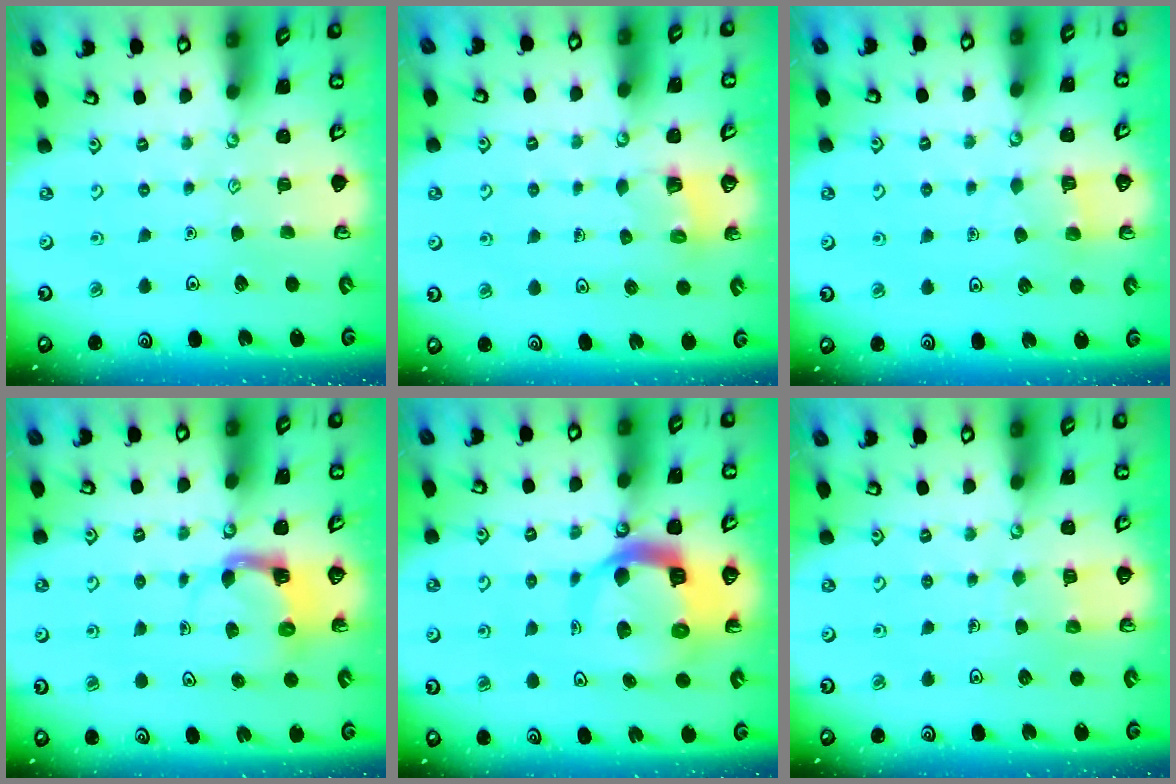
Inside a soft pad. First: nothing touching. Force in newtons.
{"total": 2.6, "press": 2.6, "slide": 0.3}
{"total": 4.7, "press": 4.7, "slide": 0.3}
{"total": 4.0, "press": 3.9, "slide": 0.6}
{"total": 11.9, "press": 11.8, "slide": 1.4}
{"total": 4.4, "press": 4.4, "slide": 0.3}